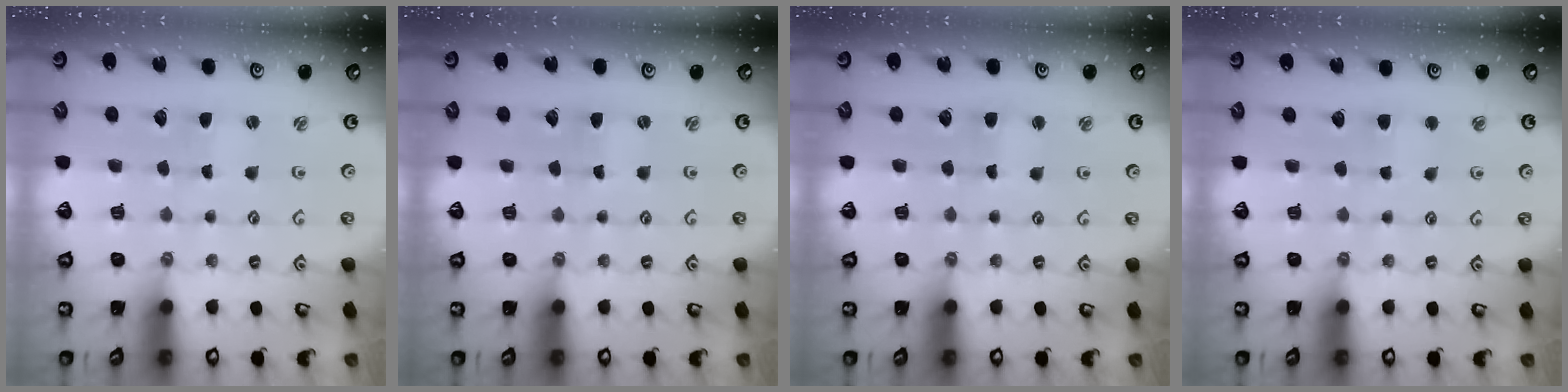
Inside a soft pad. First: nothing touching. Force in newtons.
{"total": 0.5, "press": 0.5, "slide": 0.1}
{"total": 2.8, "press": 2.7, "slide": 0.6}
{"total": 2.9, "press": 2.8, "slide": 0.4}